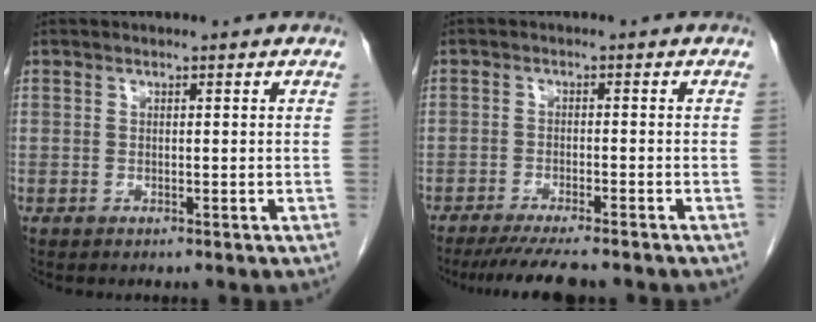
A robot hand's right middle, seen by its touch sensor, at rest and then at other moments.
{"total": 8.6, "force": [-7.5, 0.6, 4.2], "torque": [-0.061, -0.020, -0.116]}